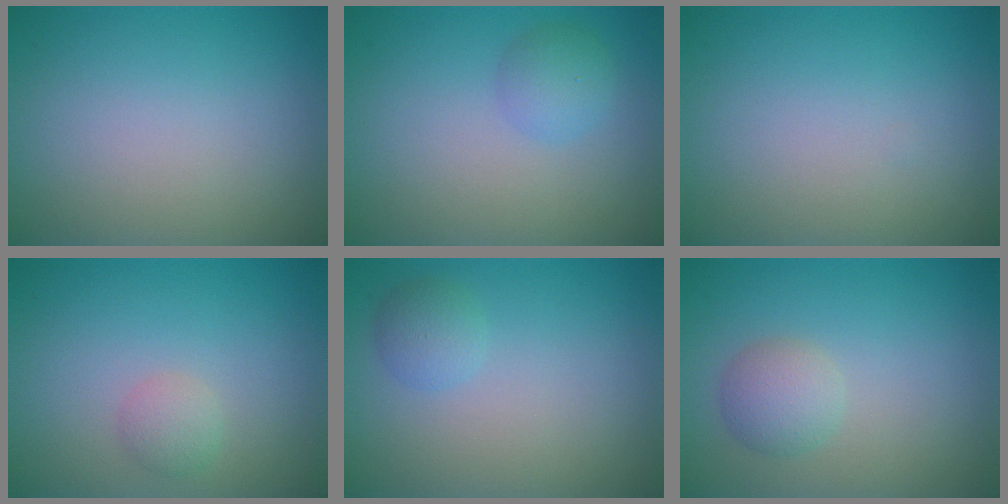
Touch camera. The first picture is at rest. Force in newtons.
{"total": 1.9, "press": 1.9, "slide": 0.1}
{"total": 0.0}
{"total": 1.4, "press": 1.4, "slide": 0.1}
{"total": 1.6, "press": 1.6, "slide": 0.1}
{"total": 2.3, "press": 2.3, "slide": 0.0}